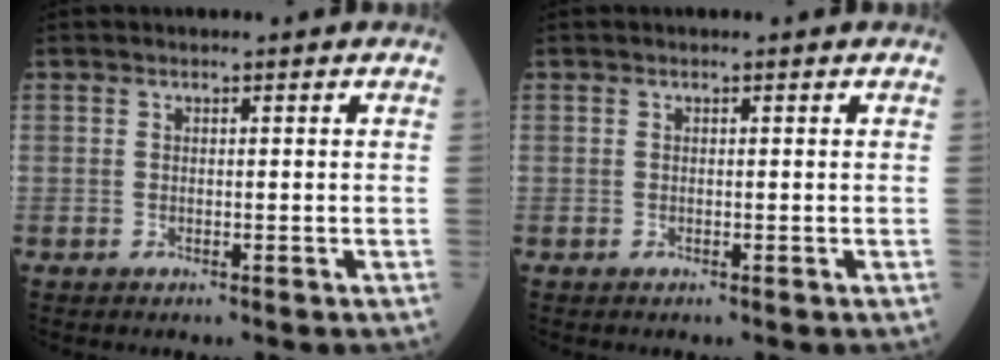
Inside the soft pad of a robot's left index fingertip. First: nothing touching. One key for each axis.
{"total": 0.0}